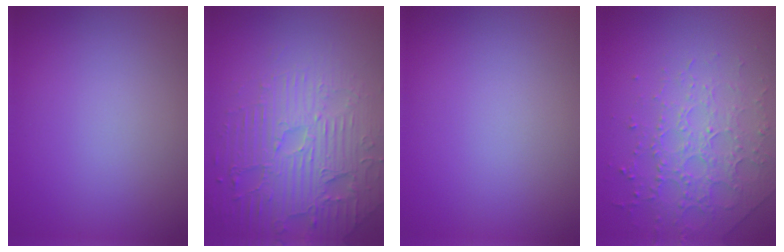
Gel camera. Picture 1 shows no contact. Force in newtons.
{"total": 6.2, "press": 5.0, "slide": 3.7}
{"total": 0.0}
{"total": 3.0, "press": 2.8, "slide": 1.1}